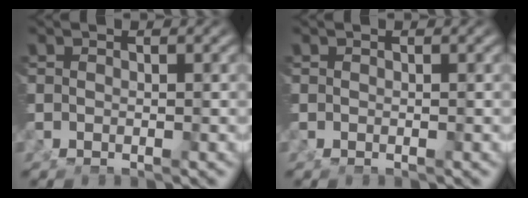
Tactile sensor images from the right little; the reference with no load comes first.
{"total": 0.0}